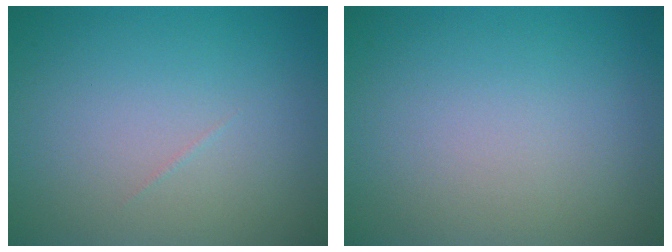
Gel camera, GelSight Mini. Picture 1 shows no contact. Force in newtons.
{"total": 0.0}